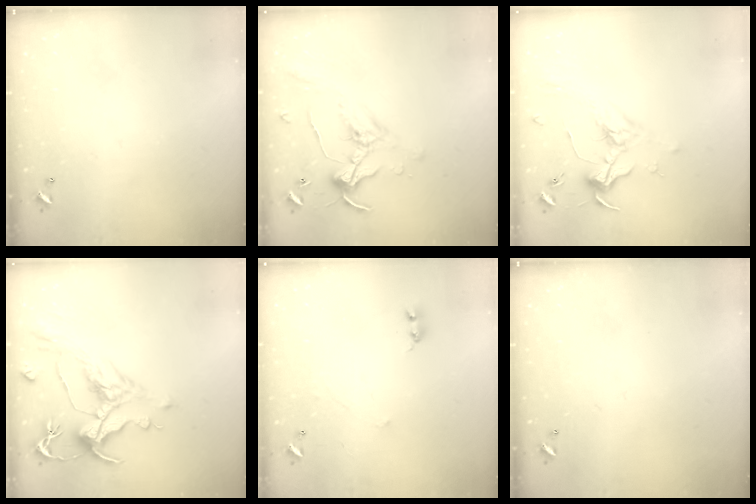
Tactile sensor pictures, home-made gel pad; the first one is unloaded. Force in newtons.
{"total": 0.8, "press": 0.8, "slide": 0.2}
{"total": 1.8, "press": 1.6, "slide": 0.7}
{"total": 2.6, "press": 2.1, "slide": 1.6}
{"total": 0.9, "press": 0.8, "slide": 0.3}
{"total": 0.0}